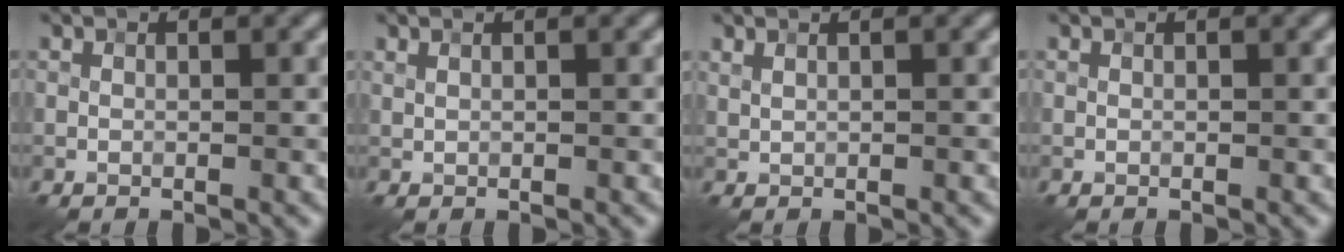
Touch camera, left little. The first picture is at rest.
{"total": 0.0}
{"total": 0.5, "force": [0.5, 0.0, 0.2], "torque": [-0.007, 0.001, 0.010]}
{"total": 0.0}